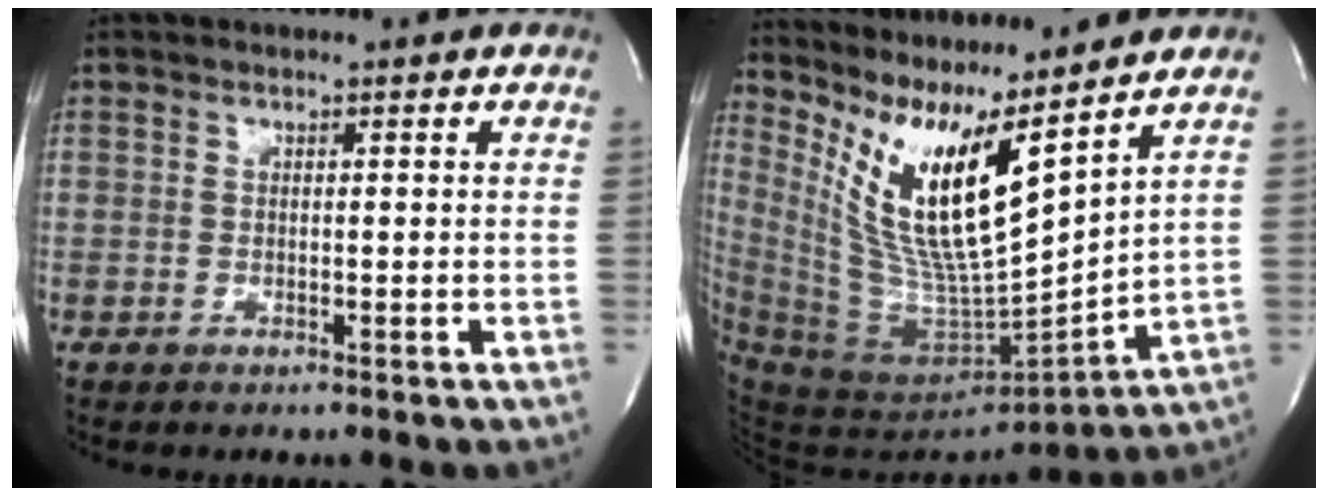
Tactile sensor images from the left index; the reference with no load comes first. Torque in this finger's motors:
{"motor_torque": [1.77, -0.37, 1.05, 0.21]}